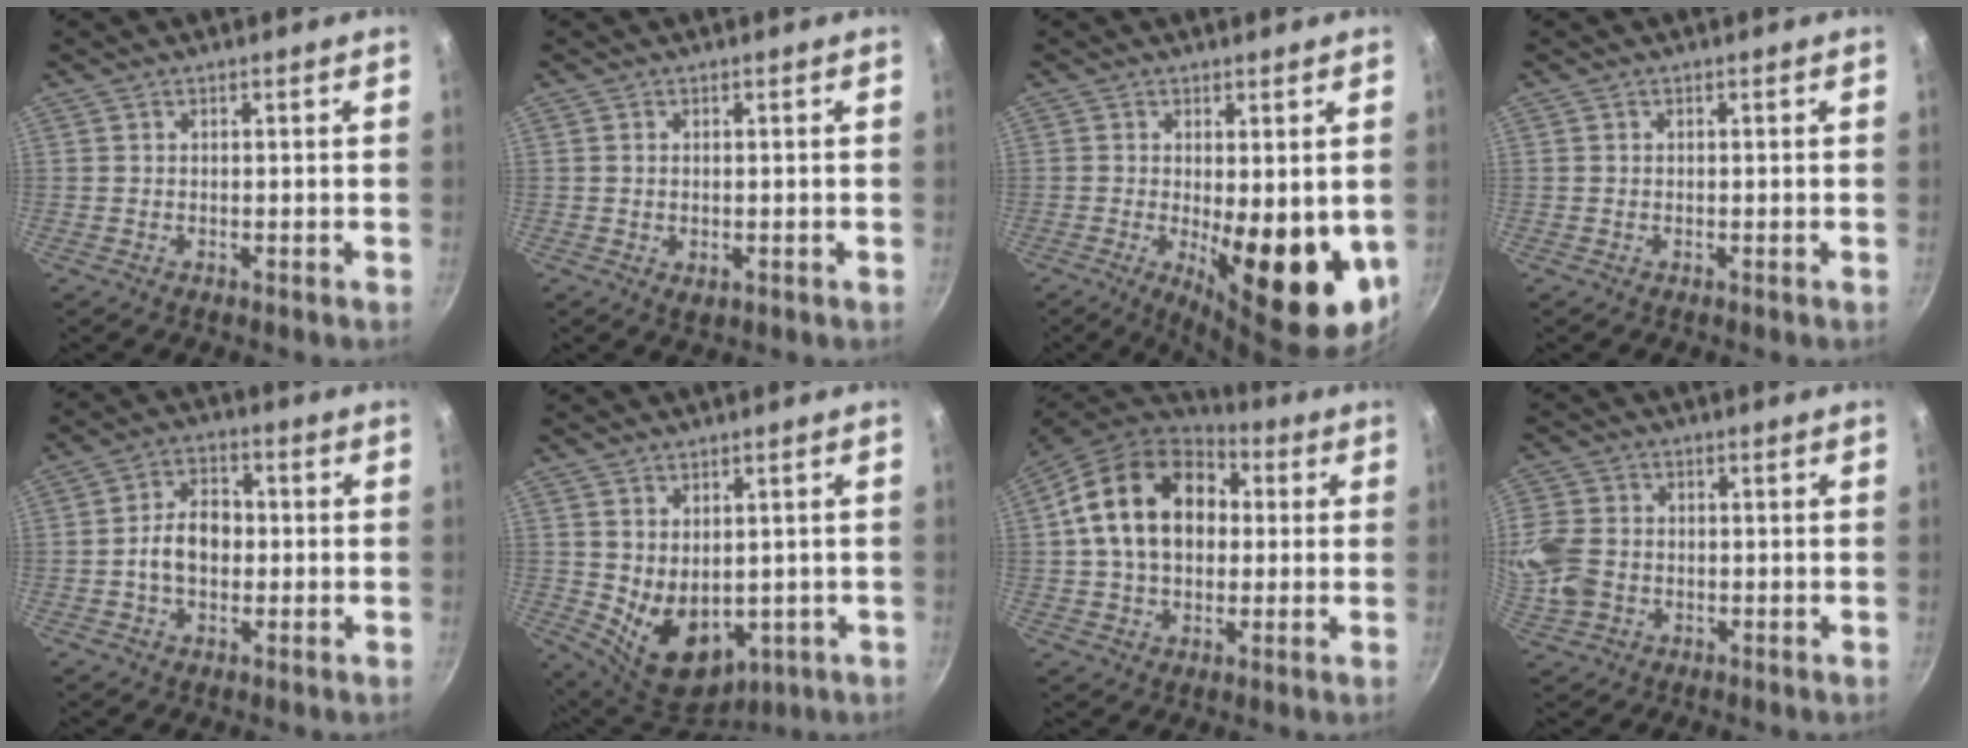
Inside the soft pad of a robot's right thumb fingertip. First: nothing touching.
{"total": 1.8, "force": [-0.2, 1.1, 1.4], "torque": [-0.021, -0.006, -0.002]}
{"total": 14.6, "force": [-2.0, 5.2, 13.5], "torque": [-0.161, -0.022, -0.013]}
{"total": 0.0}
{"total": 8.3, "force": [-0.8, 5.9, 5.9], "torque": [-0.076, 0.022, -0.020]}
{"total": 12.0, "force": [-0.3, 8.4, 8.6], "torque": [-0.118, -0.027, 0.027]}
{"total": 19.3, "force": [3.1, 14.0, 13.0], "torque": [-0.203, 0.027, 0.042]}
{"total": 10.6, "force": [-1.3, 8.7, 6.0], "torque": [-0.141, 0.010, -0.030]}